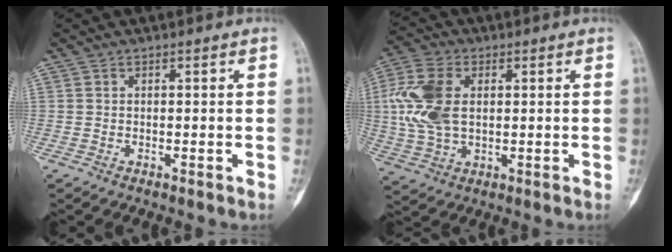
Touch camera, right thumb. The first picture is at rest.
{"total": 12.9, "force": [1.7, 8.0, 9.9], "torque": [-0.219, 0.007, 0.034]}